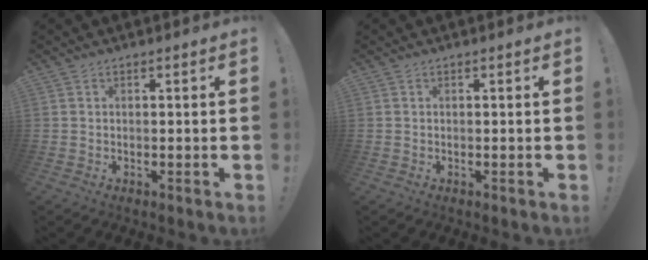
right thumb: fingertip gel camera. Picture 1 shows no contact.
{"total": 0.0}